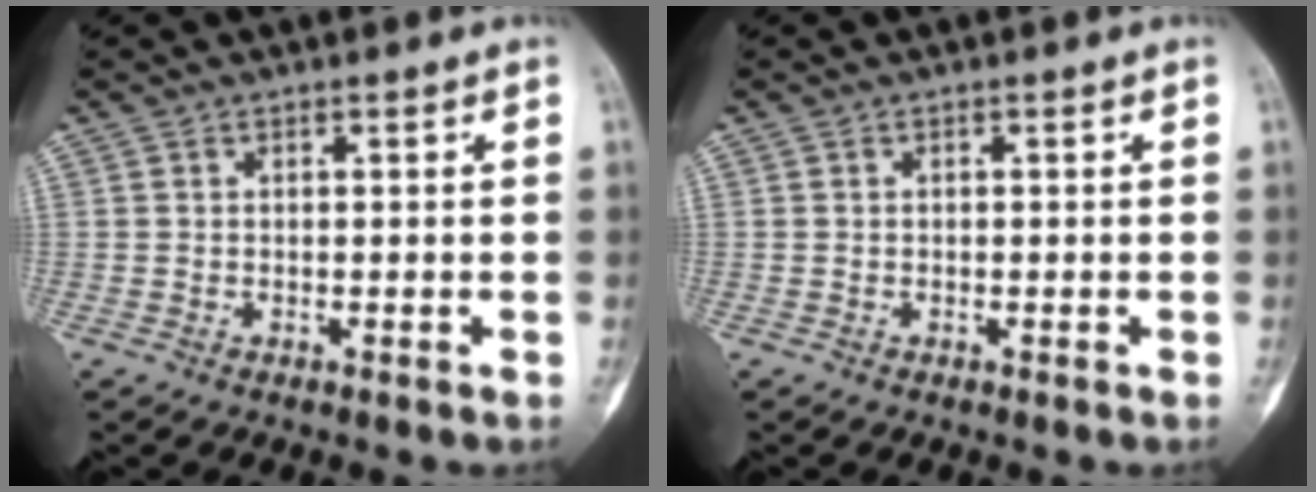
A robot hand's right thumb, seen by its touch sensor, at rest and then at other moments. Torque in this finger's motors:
{"motor_torque": [-0.11, -0.14, -0.23, -0.10, -0.08]}